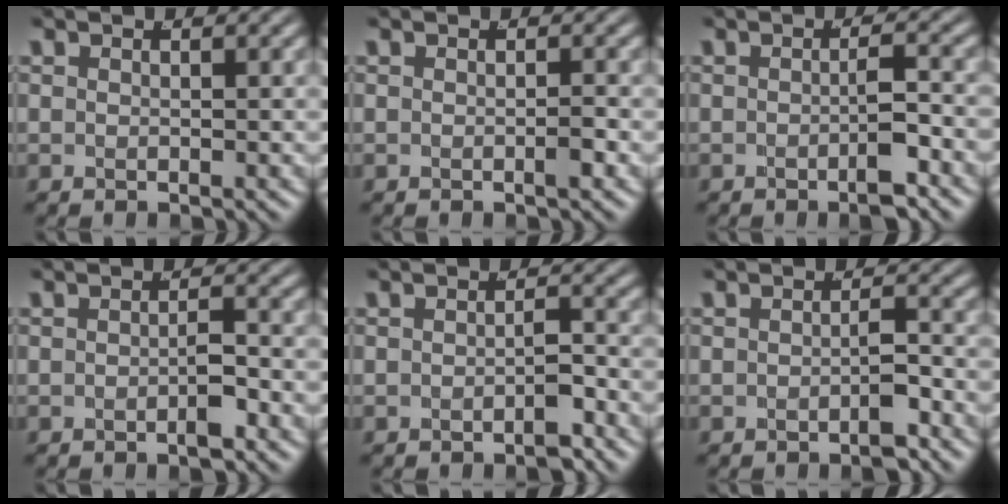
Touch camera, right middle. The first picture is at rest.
{"total": 0.7, "force": [-0.4, -0.1, 0.5], "torque": [-0.005, 0.003, -0.010]}
{"total": 2.7, "force": [-1.3, 0.0, 2.3], "torque": [-0.024, 0.002, -0.025]}
{"total": 1.7, "force": [-1.0, 0.1, 1.4], "torque": [-0.014, 0.002, -0.018]}
{"total": 2.0, "force": [-1.6, 0.3, 1.1], "torque": [-0.007, -0.001, -0.028]}
{"total": 2.1, "force": [-1.5, 0.2, 1.4], "torque": [-0.012, 0.000, -0.027]}